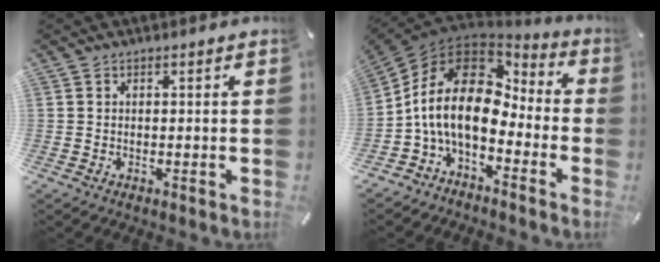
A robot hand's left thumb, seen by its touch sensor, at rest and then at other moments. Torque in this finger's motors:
{"motor_torque": [1.45, 3.56, 1.71, 0.45, 0.38]}